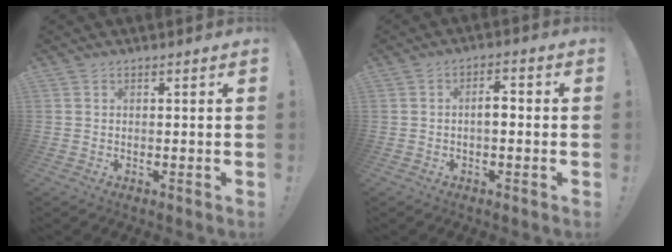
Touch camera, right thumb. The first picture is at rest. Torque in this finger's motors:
{"motor_torque": [0.18, -0.05, 0.04, 0.20, 0.00]}